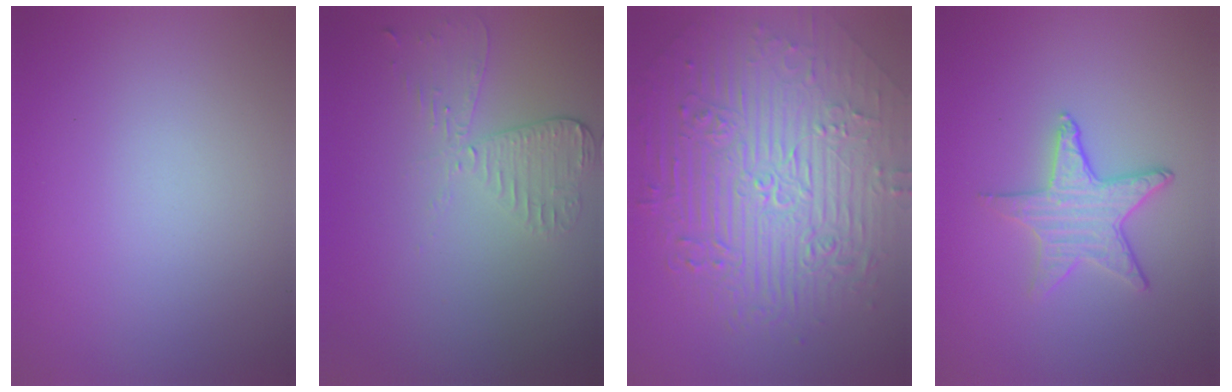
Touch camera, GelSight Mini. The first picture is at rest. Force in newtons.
{"total": 2.6, "press": 2.3, "slide": 1.2}
{"total": 10.5, "press": 7.0, "slide": 7.8}
{"total": 3.2, "press": 3.0, "slide": 1.2}